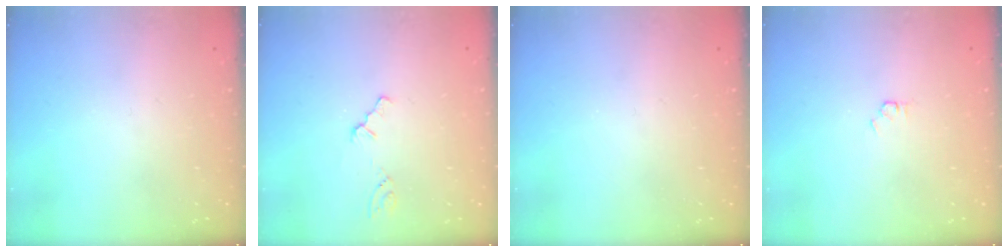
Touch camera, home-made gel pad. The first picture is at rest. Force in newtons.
{"total": 0.0}
{"total": 0.0}
{"total": 1.5, "press": 1.5, "slide": 0.2}